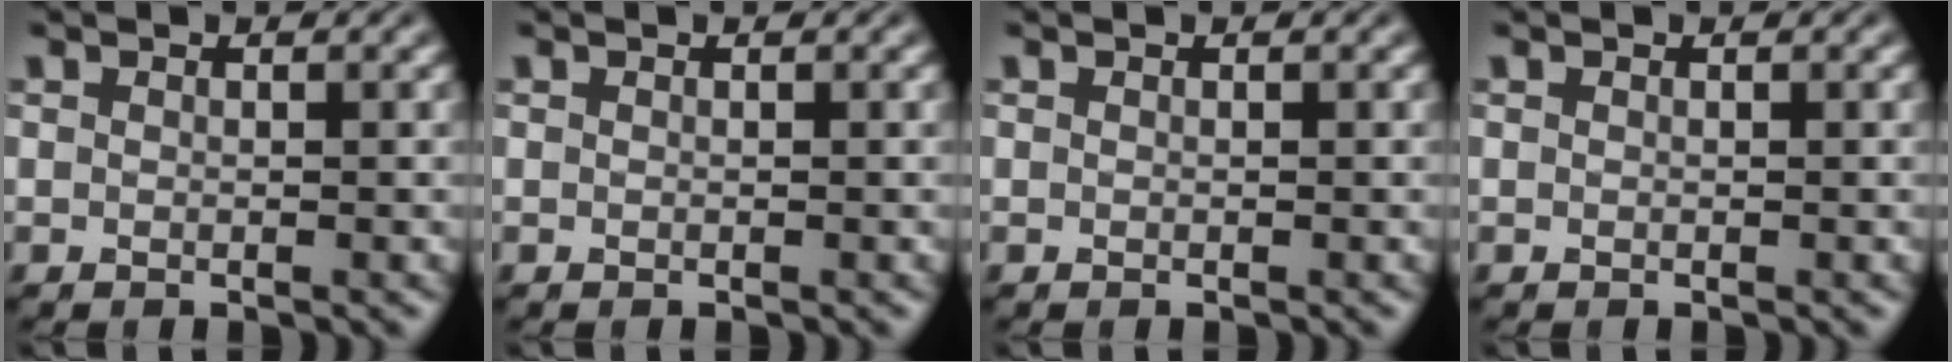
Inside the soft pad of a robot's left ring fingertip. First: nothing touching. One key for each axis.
{"total": 0.0}
{"total": 0.0}
{"total": 0.0}